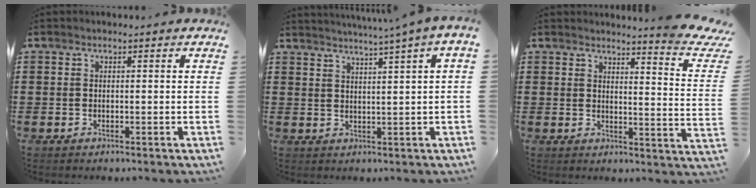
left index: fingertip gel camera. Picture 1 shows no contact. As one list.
[{"total": 2.2, "force": [1.6, -1.0, 1.2], "torque": [-0.024, -0.013, 0.025]}, {"total": 4.3, "force": [3.7, -0.3, 2.2], "torque": [-0.039, -0.032, 0.054]}]